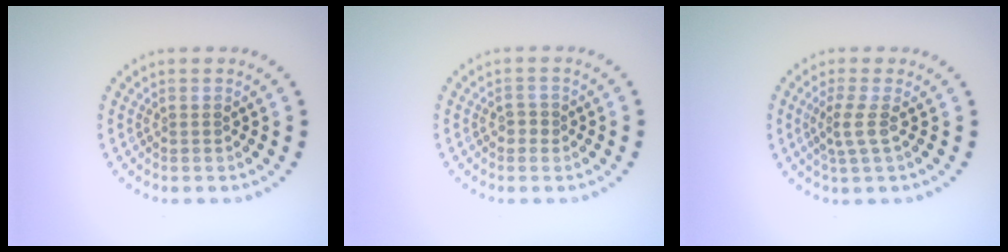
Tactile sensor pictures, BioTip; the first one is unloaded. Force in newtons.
{"total": 1.0, "press": 1.0, "slide": 0.2}
{"total": 2.0, "press": 1.5, "slide": 1.4}